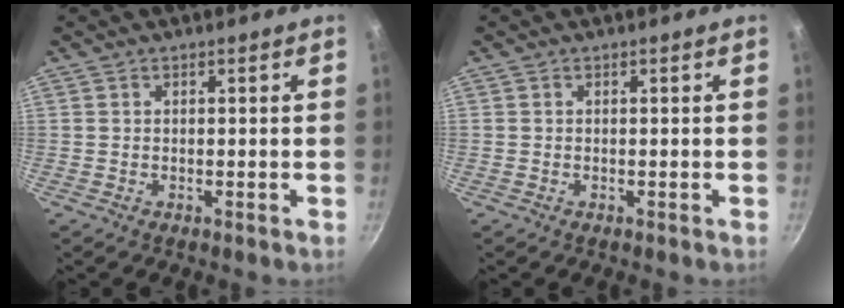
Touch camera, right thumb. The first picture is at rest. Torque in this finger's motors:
{"motor_torque": [0.04, -0.09, -0.06, 0.12, -0.04]}